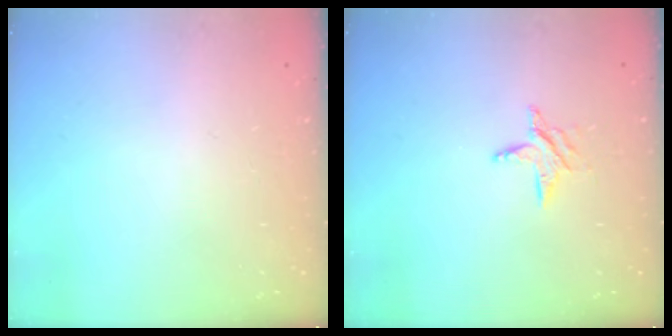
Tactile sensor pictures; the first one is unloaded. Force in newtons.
{"total": 5.4, "press": 5.4, "slide": 0.5}